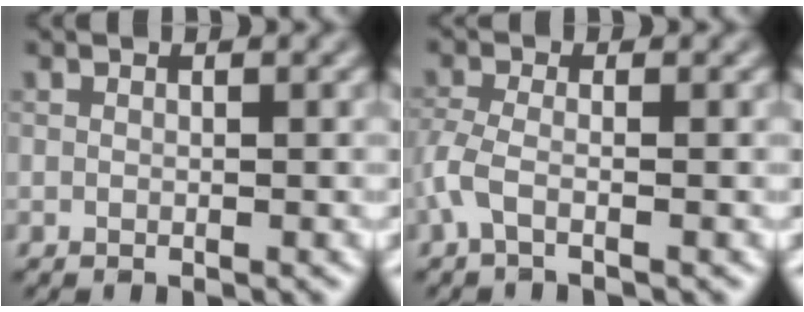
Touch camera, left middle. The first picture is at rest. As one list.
[{"total": 2.3, "force": [-1.1, 0.7, 1.9], "torque": [-0.049, -0.004, -0.034]}]